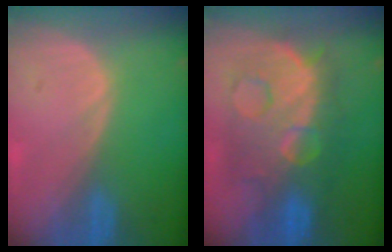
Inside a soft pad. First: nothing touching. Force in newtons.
{"total": 12.4, "press": 12.3, "slide": 1.2}